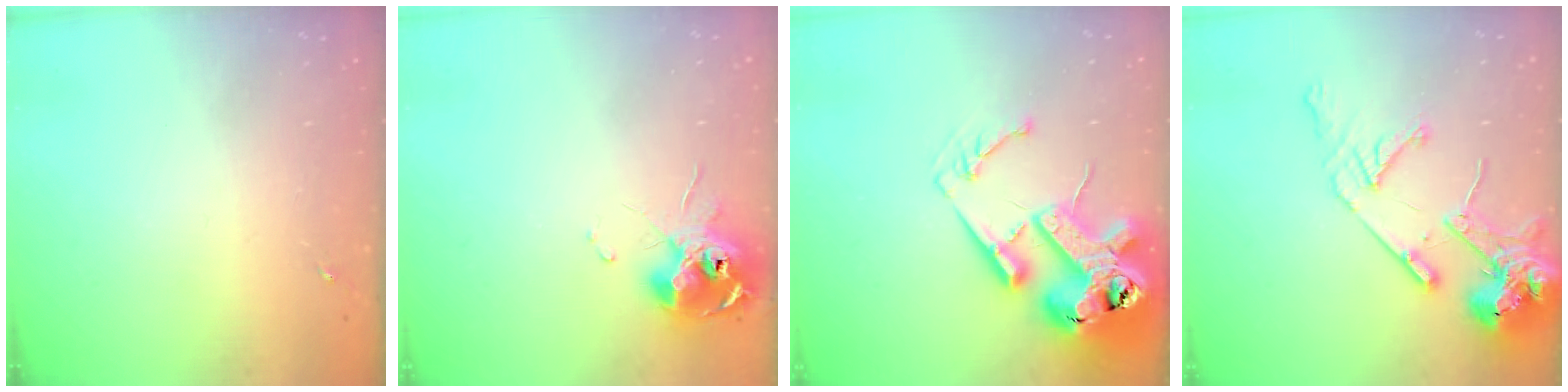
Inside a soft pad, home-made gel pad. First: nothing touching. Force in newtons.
{"total": 12.2, "press": 12.1, "slide": 1.3}
{"total": 24.1, "press": 23.9, "slide": 3.2}
{"total": 15.7, "press": 15.5, "slide": 2.3}